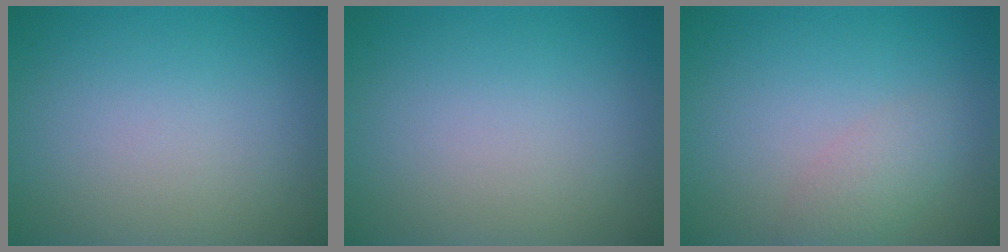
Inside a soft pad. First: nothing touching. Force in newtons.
{"total": 0.0}
{"total": 2.0, "press": 2.0, "slide": 0.1}